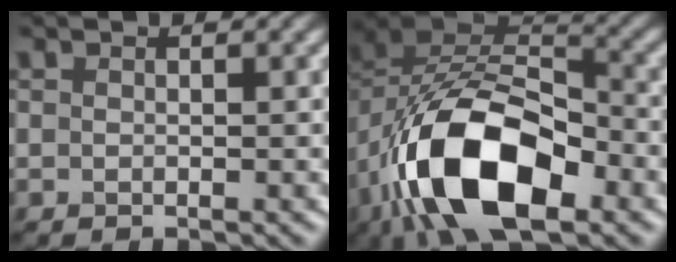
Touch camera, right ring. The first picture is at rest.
{"total": 13.9, "force": [-5.5, 7.4, 10.4], "torque": [-0.196, -0.004, -0.098]}